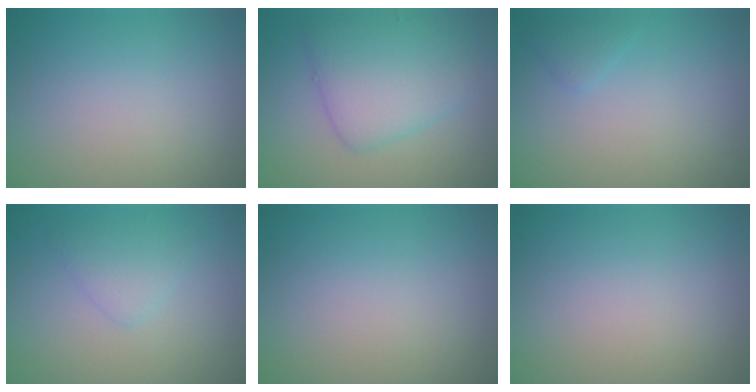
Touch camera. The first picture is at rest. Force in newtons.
{"total": 5.2, "press": 5.2, "slide": 0.1}
{"total": 0.9, "press": 0.9, "slide": 0.1}
{"total": 1.8, "press": 1.8, "slide": 0.1}
{"total": 0.0}
{"total": 0.0}